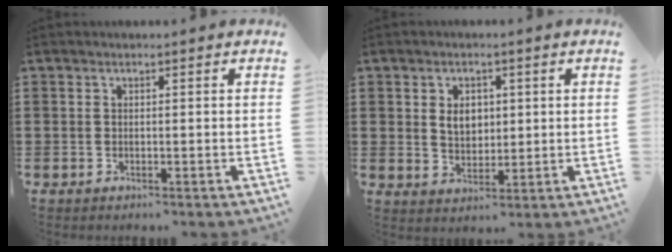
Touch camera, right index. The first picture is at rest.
{"total": 4.1, "force": [0.8, 3.0, 2.6], "torque": [-0.053, 0.008, 0.010]}